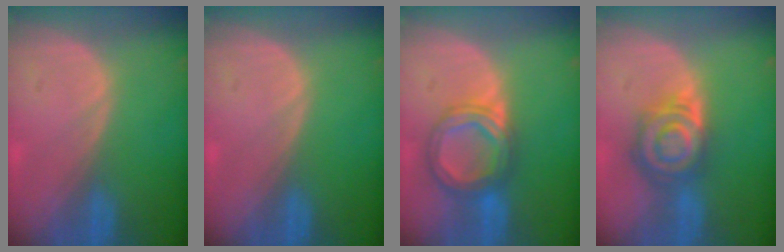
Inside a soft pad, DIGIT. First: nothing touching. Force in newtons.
{"total": 0.0}
{"total": 6.9, "press": 6.8, "slide": 0.5}
{"total": 8.0, "press": 7.0, "slide": 3.8}